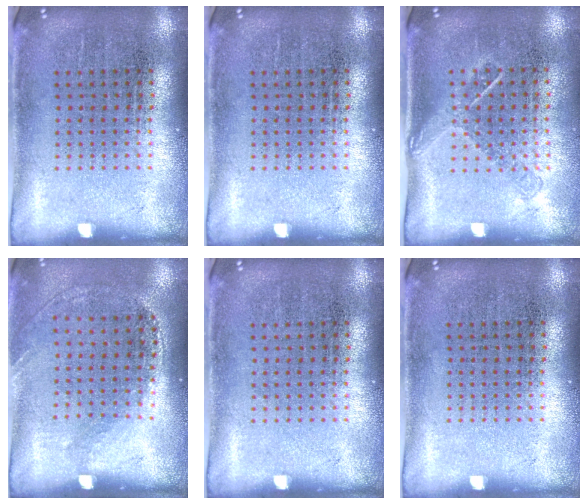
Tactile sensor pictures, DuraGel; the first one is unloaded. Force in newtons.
{"total": 0.0}
{"total": 1.2, "press": 0.9, "slide": 0.9}
{"total": 1.3, "press": 1.0, "slide": 0.8}
{"total": 0.0}
{"total": 0.0}